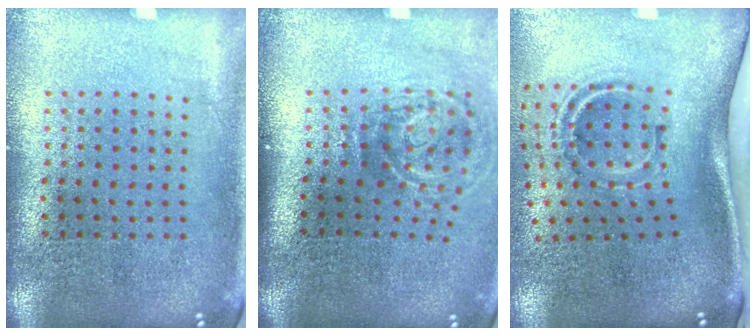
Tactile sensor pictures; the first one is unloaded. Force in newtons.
{"total": 2.0, "press": 1.2, "slide": 1.6}
{"total": 2.2, "press": 1.2, "slide": 1.8}